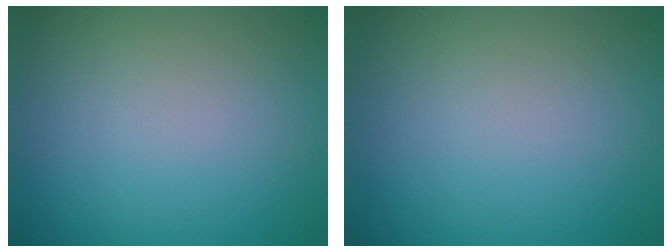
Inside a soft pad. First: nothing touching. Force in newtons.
{"total": 0.0}